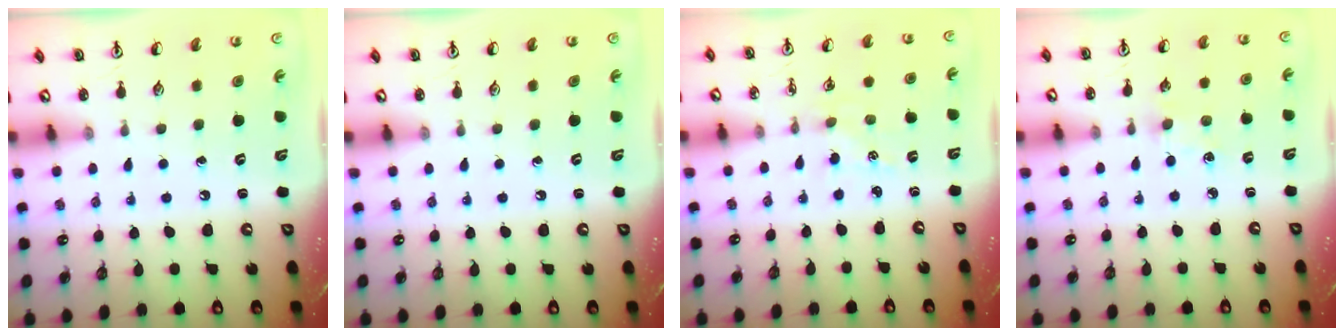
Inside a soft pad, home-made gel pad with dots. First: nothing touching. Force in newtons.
{"total": 0.0}
{"total": 0.8, "press": 0.8, "slide": 0.1}
{"total": 3.5, "press": 3.5, "slide": 0.5}